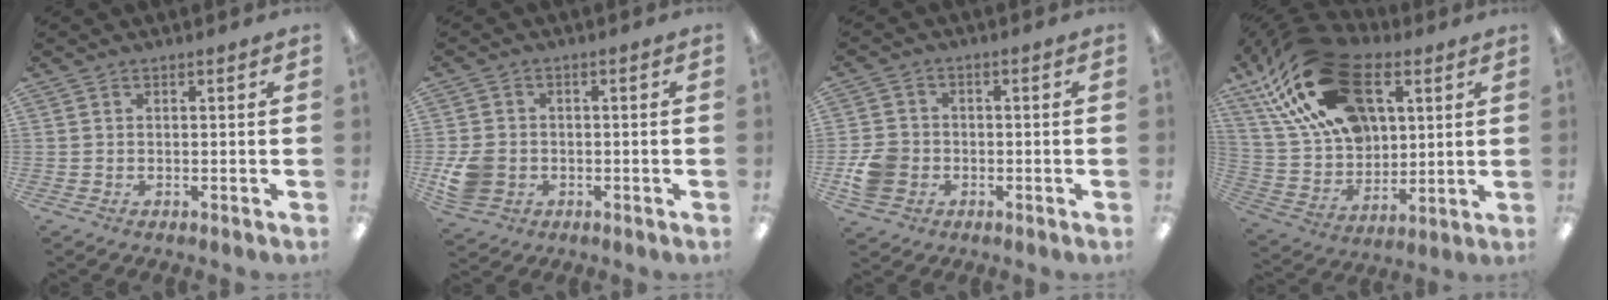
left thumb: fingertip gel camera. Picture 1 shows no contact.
{"total": 7.5, "force": [-1.9, 6.2, 3.7], "torque": [-0.078, 0.014, -0.032]}
{"total": 7.2, "force": [-1.9, 6.2, 3.1], "torque": [-0.065, 0.016, -0.033]}
{"total": 28.1, "force": [13.2, 17.2, 17.9], "torque": [-0.329, -0.050, 0.240]}